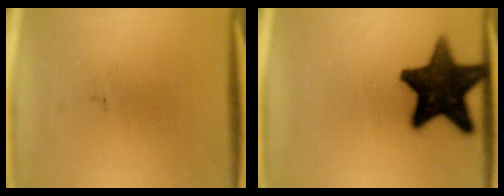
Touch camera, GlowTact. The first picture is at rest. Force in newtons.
{"total": 16.3}